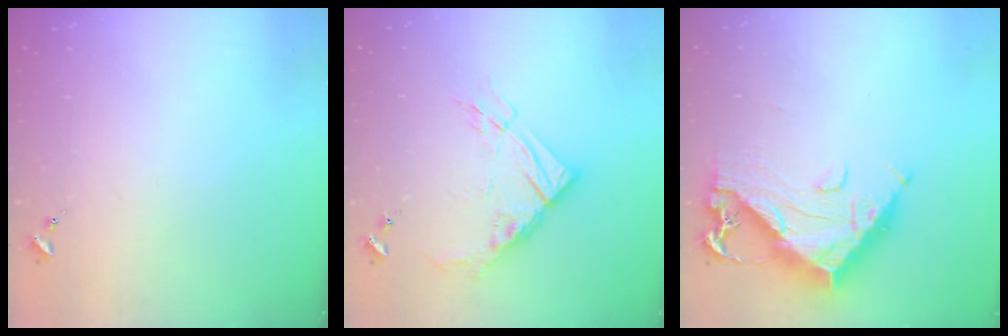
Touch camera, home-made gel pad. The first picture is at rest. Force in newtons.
{"total": 12.7, "press": 12.6, "slide": 1.3}
{"total": 13.6, "press": 13.6, "slide": 1.1}